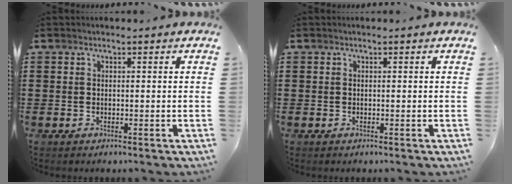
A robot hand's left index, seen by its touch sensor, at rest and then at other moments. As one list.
[{"total": 0.0}]